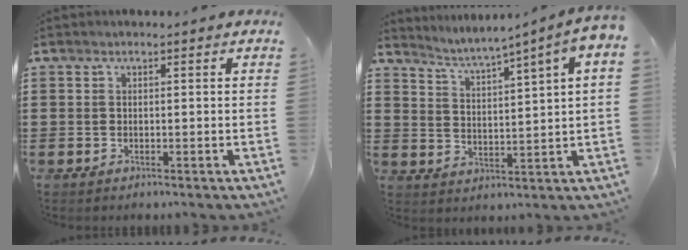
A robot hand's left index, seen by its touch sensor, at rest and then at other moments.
{"total": 3.0, "force": [2.0, -0.6, 2.2], "torque": [-0.055, -0.027, 0.025]}